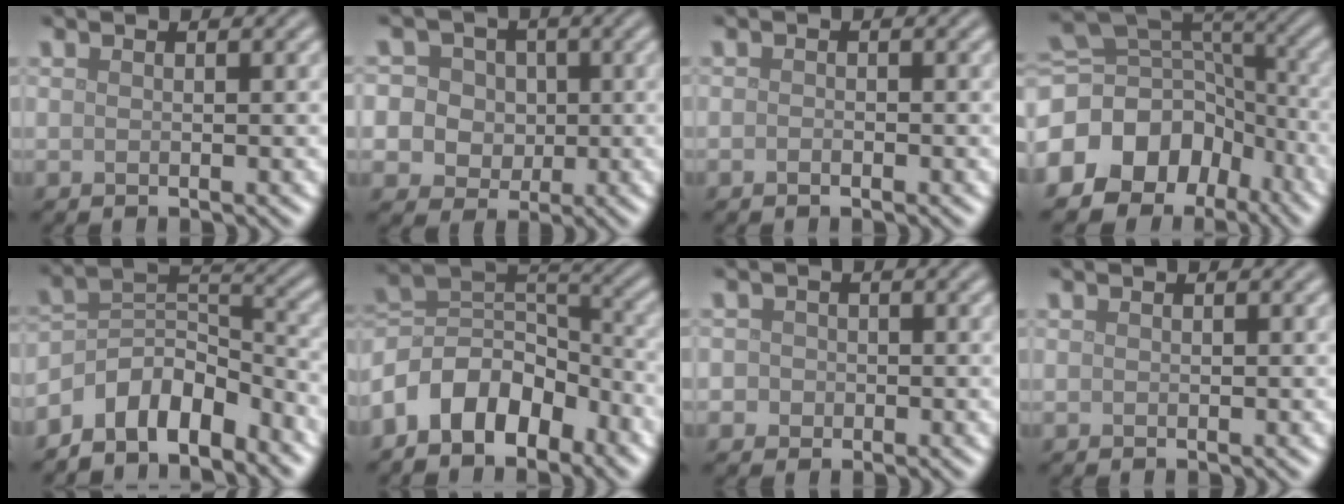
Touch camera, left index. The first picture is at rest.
{"total": 8.4, "force": [1.8, 7.5, 3.1], "torque": [-0.060, 0.038, 0.010]}
{"total": 0.5, "force": [-0.2, 0.3, 0.3], "torque": [-0.006, -0.001, -0.006]}
{"total": 11.6, "force": [-5.6, 8.9, 4.8], "torque": [-0.103, 0.003, -0.091]}
{"total": 7.0, "force": [-5.1, 3.2, 3.6], "torque": [-0.046, 0.007, -0.102]}
{"total": 7.8, "force": [-4.6, 4.4, 4.5], "torque": [-0.065, 0.013, -0.100]}
{"total": 2.3, "force": [0.1, 2.2, 0.7], "torque": [0.007, 0.014, -0.020]}
{"total": 0.0}